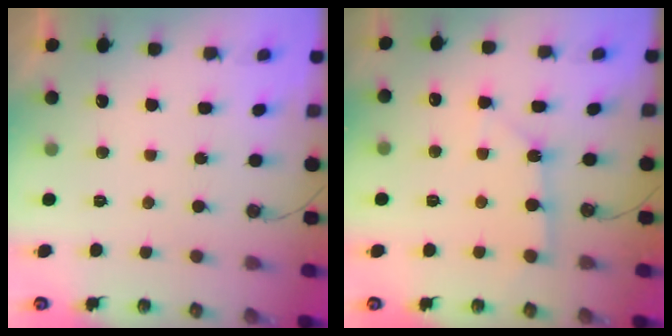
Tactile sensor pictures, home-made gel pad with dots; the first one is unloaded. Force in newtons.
{"total": 2.4, "press": 2.4, "slide": 0.3}